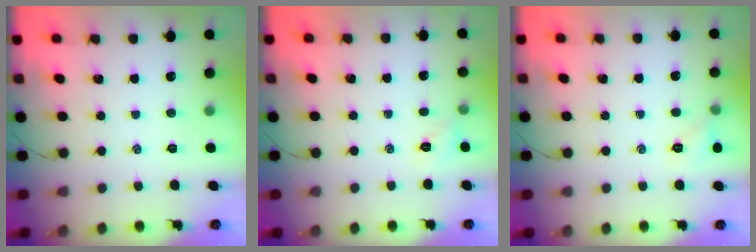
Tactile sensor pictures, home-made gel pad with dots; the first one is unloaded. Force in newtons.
{"total": 2.9, "press": 2.8, "slide": 0.5}
{"total": 5.5, "press": 5.3, "slide": 1.6}